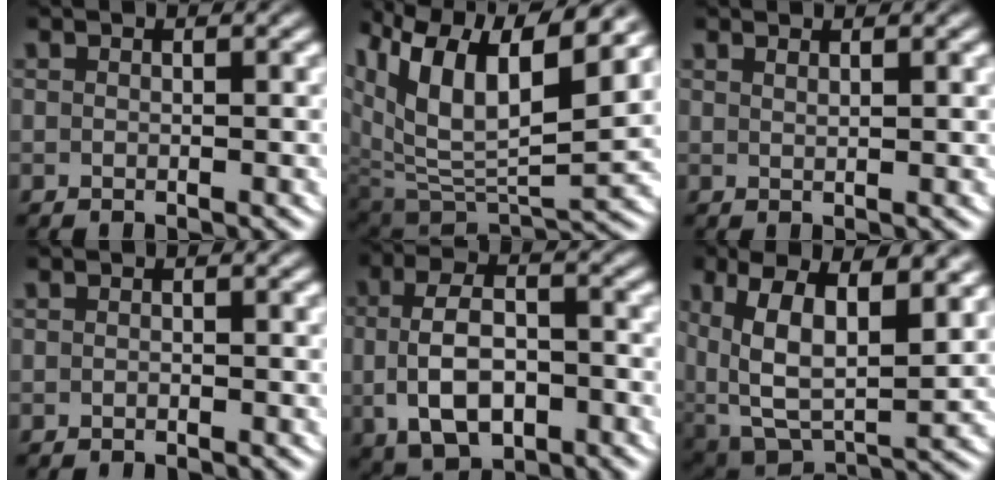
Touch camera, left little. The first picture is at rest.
{"total": 12.9, "force": [2.6, 8.3, 9.5], "torque": [-0.180, -0.024, 0.046]}
{"total": 1.0, "force": [0.8, -0.6, 0.3], "torque": [-0.004, -0.006, 0.020]}
{"total": 0.0}
{"total": 7.3, "force": [-1.0, 4.8, 5.4], "torque": [-0.096, -0.009, -0.014]}
{"total": 10.0, "force": [1.0, 7.1, 6.9], "torque": [-0.155, -0.047, 0.039]}